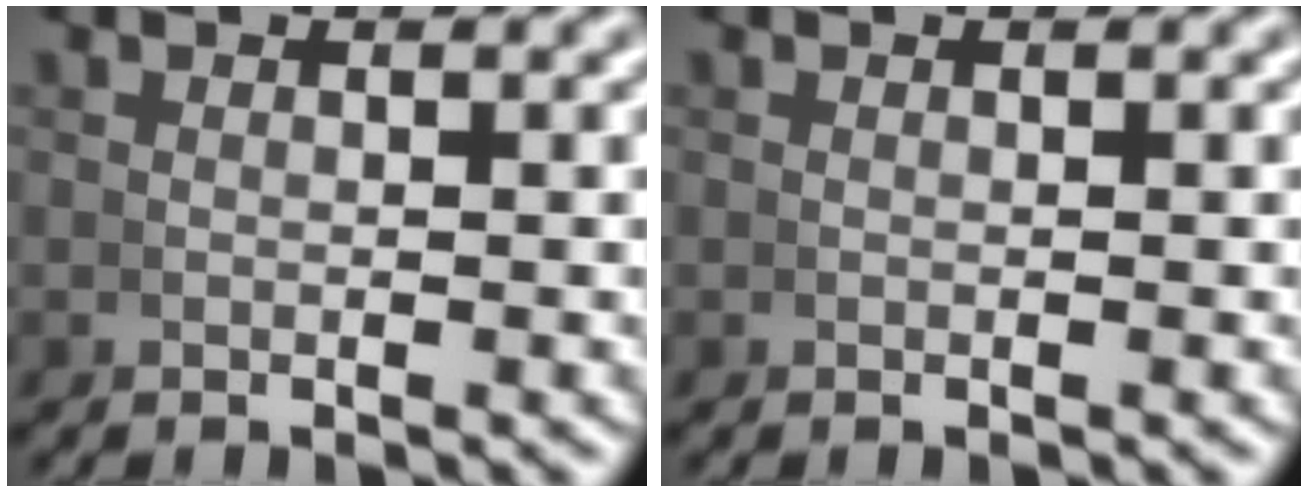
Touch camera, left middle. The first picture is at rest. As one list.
[{"total": 0.0}]